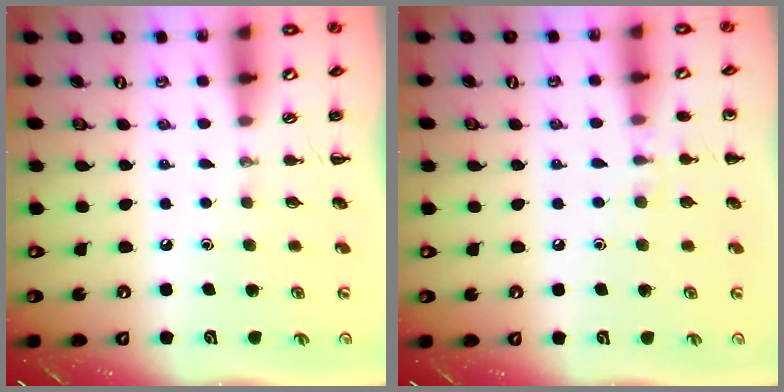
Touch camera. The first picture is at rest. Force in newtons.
{"total": 6.5, "press": 6.3, "slide": 1.8}